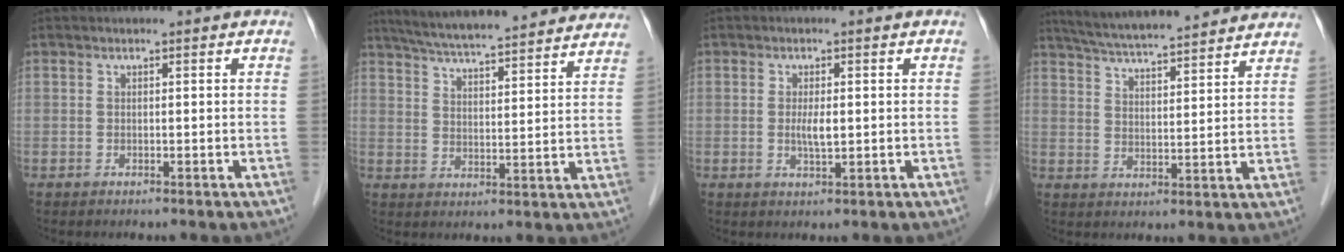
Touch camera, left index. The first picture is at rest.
{"total": 24.5, "force": [22.1, 2.7, 10.4], "torque": [-0.167, 0.014, 0.294]}
{"total": 2.6, "force": [0.0, 0.5, 2.5], "torque": [-0.052, -0.003, 0.004]}
{"total": 18.7, "force": [16.8, 1.7, 8.1], "torque": [-0.132, 0.037, 0.238]}